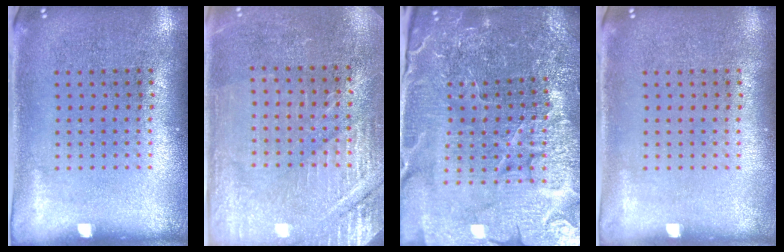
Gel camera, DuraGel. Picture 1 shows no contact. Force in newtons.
{"total": 2.9, "press": 2.9, "slide": 0.2}
{"total": 5.3, "press": 5.0, "slide": 1.8}
{"total": 0.0}